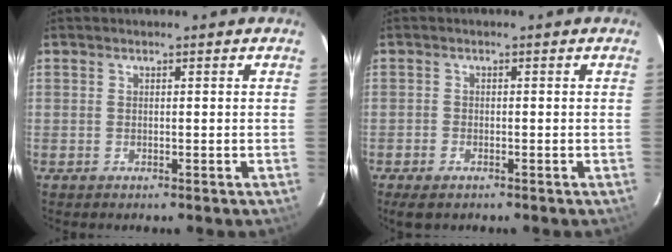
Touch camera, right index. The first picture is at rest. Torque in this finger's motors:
{"motor_torque": [0.24, -0.26, 0.02, 0.03]}